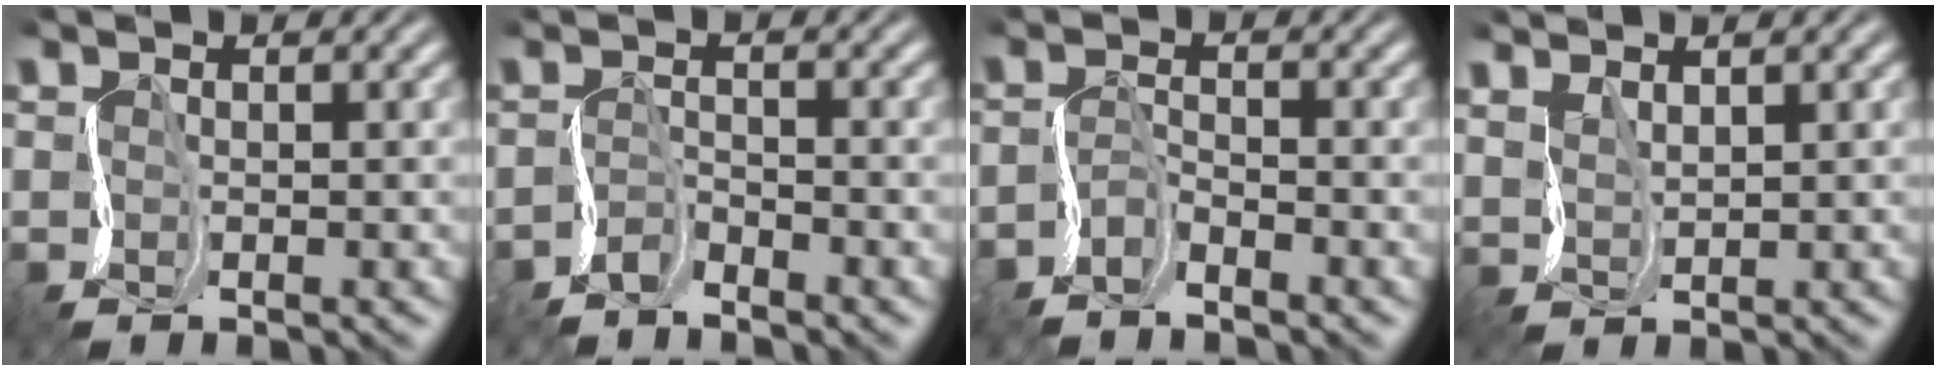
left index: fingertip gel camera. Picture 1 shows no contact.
{"total": 1.6, "force": [-1.5, -0.1, -0.3], "torque": [-0.003, 0.006, -0.038]}
{"total": 1.9, "force": [-1.8, 0.3, 0.6], "torque": [-0.020, 0.002, -0.044]}
{"total": 2.3, "force": [2.2, -0.2, -0.7], "torque": [0.004, 0.005, 0.048]}